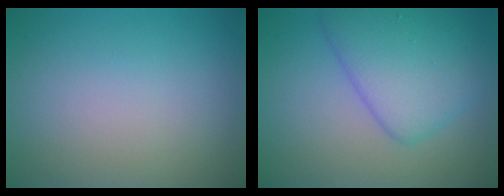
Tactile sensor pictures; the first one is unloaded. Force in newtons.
{"total": 5.5, "press": 5.5, "slide": 0.2}